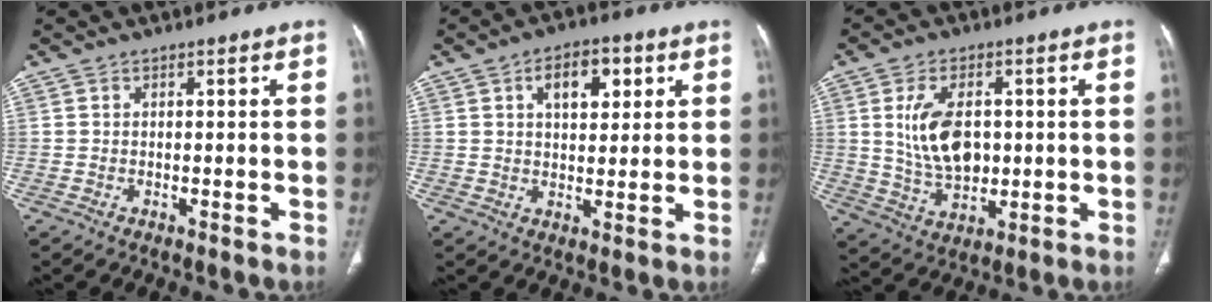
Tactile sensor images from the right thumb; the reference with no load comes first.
{"total": 8.3, "force": [3.2, 4.7, 6.1], "torque": [-0.063, -0.004, 0.046]}
{"total": 11.1, "force": [1.5, 6.9, 8.6], "torque": [-0.148, -0.009, 0.041]}